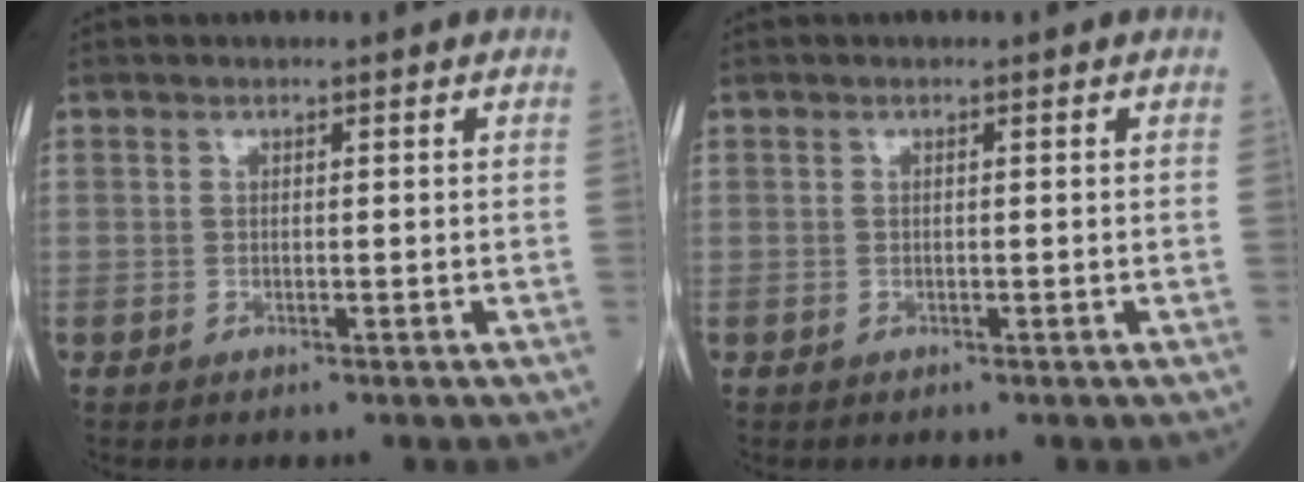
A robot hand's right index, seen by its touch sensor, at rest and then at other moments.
{"total": 0.0}